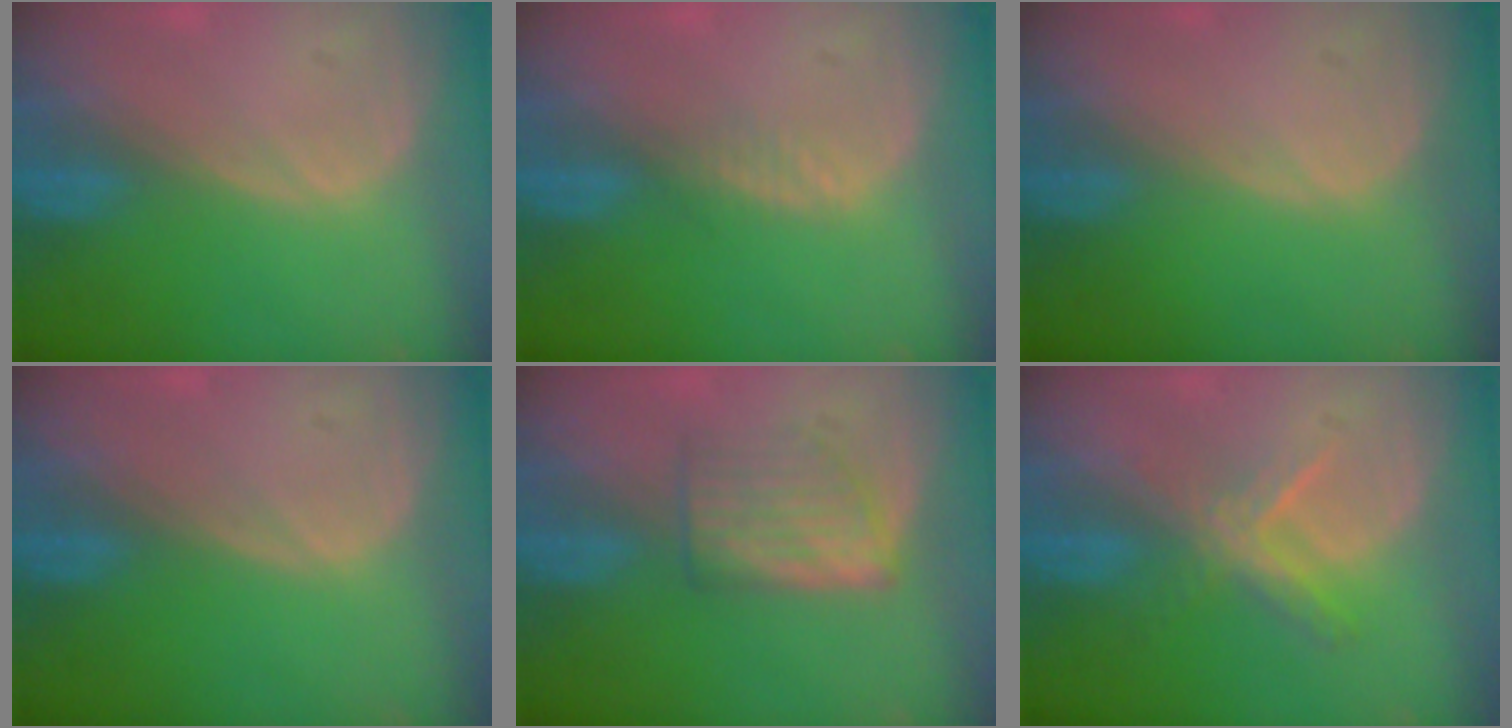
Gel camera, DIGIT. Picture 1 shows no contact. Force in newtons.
{"total": 1.4, "press": 1.3, "slide": 0.2}
{"total": 0.0}
{"total": 0.0}
{"total": 5.2, "press": 5.0, "slide": 1.4}
{"total": 5.7, "press": 5.0, "slide": 2.7}